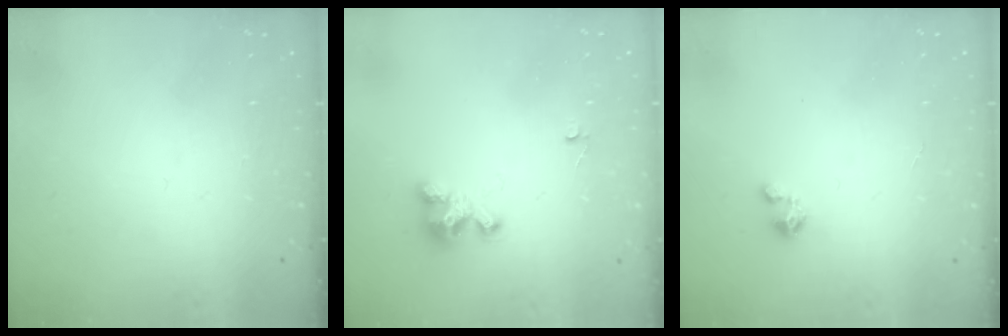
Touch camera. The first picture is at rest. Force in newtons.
{"total": 3.6, "press": 3.6, "slide": 0.3}
{"total": 3.1, "press": 3.1, "slide": 0.3}